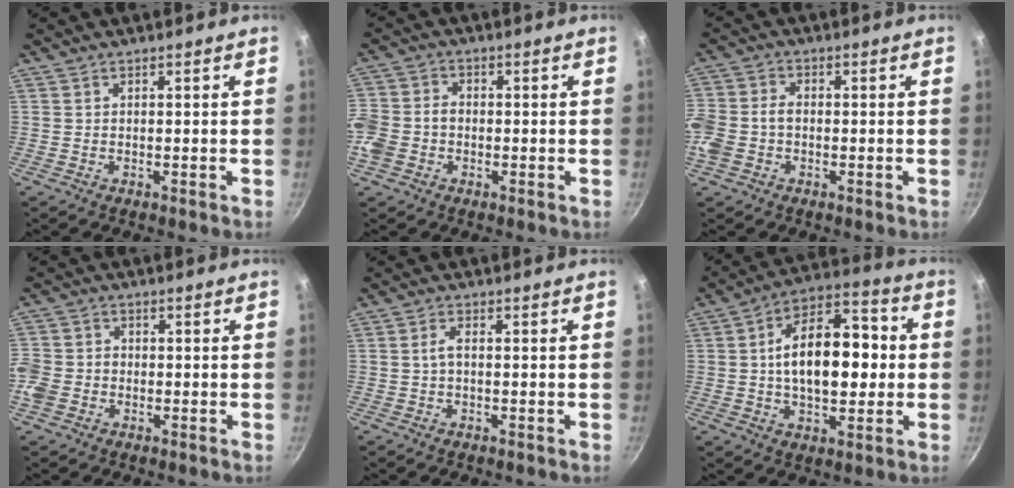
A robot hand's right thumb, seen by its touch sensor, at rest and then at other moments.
{"total": 7.9, "force": [-1.9, 6.2, 4.5], "torque": [-0.096, 0.021, -0.040]}
{"total": 8.1, "force": [-1.7, 6.1, 5.1], "torque": [-0.114, 0.022, -0.037]}
{"total": 6.1, "force": [-1.8, 5.0, 3.0], "torque": [-0.063, 0.016, -0.037]}
{"total": 1.9, "force": [-0.1, 0.9, 1.7], "torque": [-0.033, 0.005, -0.003]}
{"total": 17.8, "force": [0.7, 9.7, 14.9], "torque": [-0.213, 0.028, 0.004]}